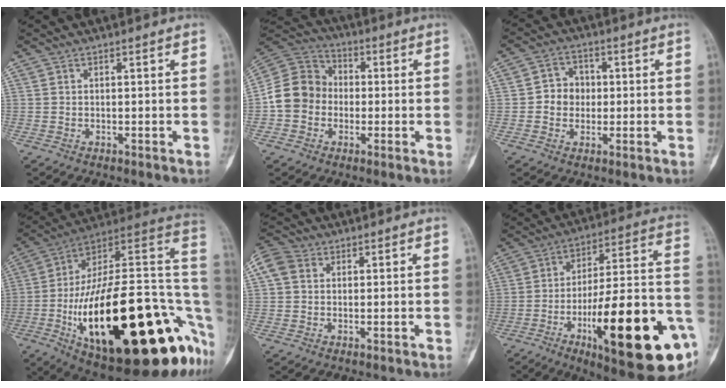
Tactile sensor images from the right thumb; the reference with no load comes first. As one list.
[{"total": 11.2, "force": [-1.4, 9.9, 5.1], "torque": [-0.081, 0.035, -0.039]}, {"total": 6.3, "force": [0.1, 5.5, 3.0], "torque": [-0.015, 0.012, -0.006]}, {"total": 41.9, "force": [-9.4, 16.2, 37.4], "torque": [-0.500, 0.041, -0.141]}, {"total": 5.1, "force": [1.4, 4.1, 2.6], "torque": [-0.054, 0.016, 0.022]}, {"total": 30.1, "force": [-10.1, 7.8, 27.3], "torque": [-0.357, 0.030, -0.143]}]